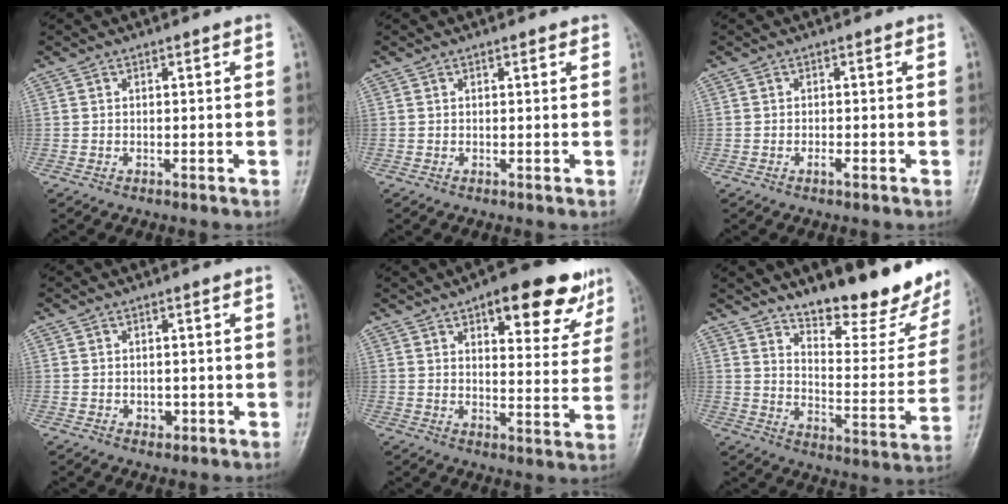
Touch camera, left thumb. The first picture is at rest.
{"total": 0.9, "force": [0.6, 0.4, 0.5], "torque": [-0.005, -0.002, 0.005]}
{"total": 1.1, "force": [-0.5, 0.3, 0.9], "torque": [-0.017, 0.002, -0.010]}
{"total": 1.6, "force": [-0.3, 1.3, 0.9], "torque": [-0.007, 0.001, 0.000]}
{"total": 16.4, "force": [9.7, 6.4, 11.5], "torque": [-0.098, -0.038, 0.128]}
{"total": 21.4, "force": [16.3, 6.4, 12.4], "torque": [-0.127, -0.111, 0.228]}